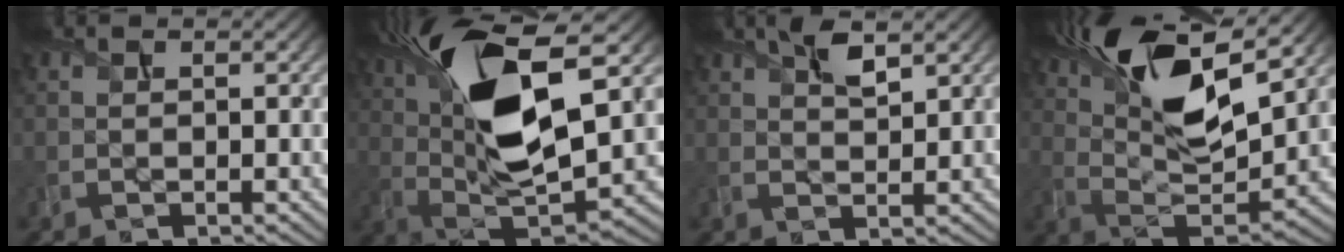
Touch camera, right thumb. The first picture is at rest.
{"total": 16.9, "force": [5.6, 6.3, 14.6], "torque": [-0.294, 0.012, 0.098]}
{"total": 3.7, "force": [2.2, 1.1, 2.7], "torque": [-0.059, 0.003, 0.043]}
{"total": 16.1, "force": [8.5, 5.6, 12.5], "torque": [-0.249, 0.007, 0.152]}